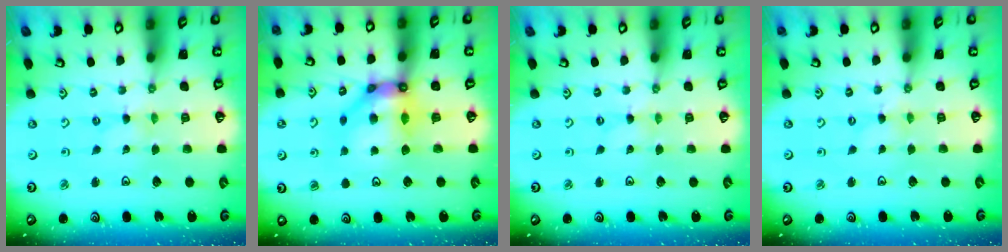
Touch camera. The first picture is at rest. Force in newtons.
{"total": 12.1, "press": 12.0, "slide": 1.3}
{"total": 0.0}
{"total": 0.0}